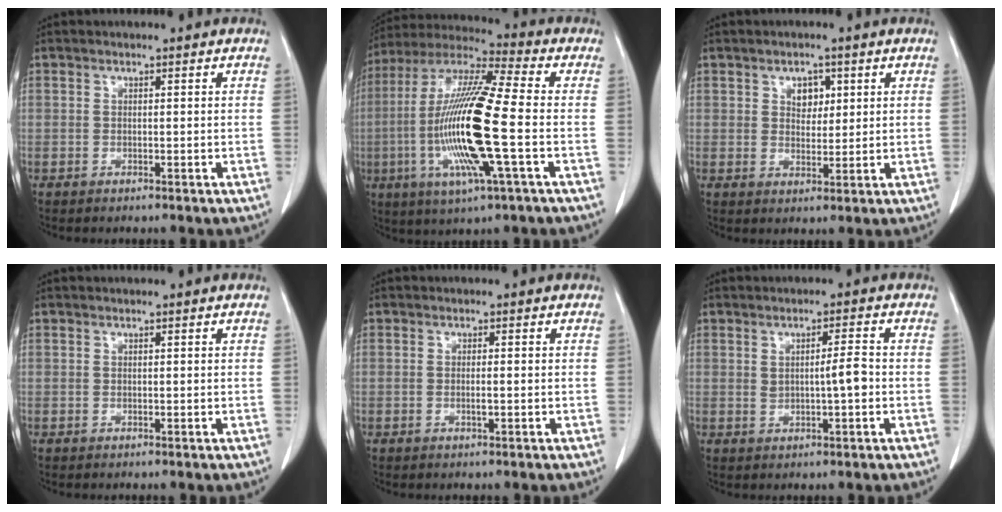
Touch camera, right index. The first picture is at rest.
{"total": 18.7, "force": [-3.5, 1.0, 18.3], "torque": [-0.380, -0.012, -0.073]}
{"total": 3.2, "force": [1.3, 2.2, 1.9], "torque": [-0.023, 0.002, 0.021]}
{"total": 0.0}
{"total": 1.0, "force": [-0.2, 0.0, 1.0], "torque": [-0.020, -0.002, -0.003]}
{"total": 3.4, "force": [0.0, 0.5, 3.4], "torque": [-0.054, 0.000, 0.002]}